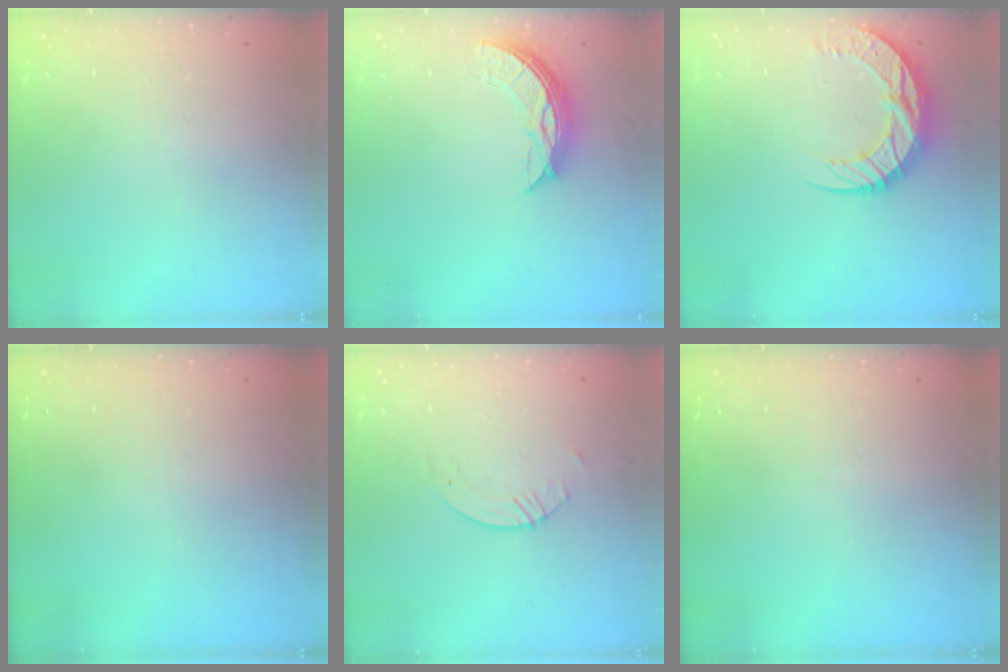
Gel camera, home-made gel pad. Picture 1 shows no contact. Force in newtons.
{"total": 8.8, "press": 8.7, "slide": 0.6}
{"total": 11.6, "press": 11.6, "slide": 0.9}
{"total": 0.0}
{"total": 0.8, "press": 0.8, "slide": 0.2}
{"total": 0.0}